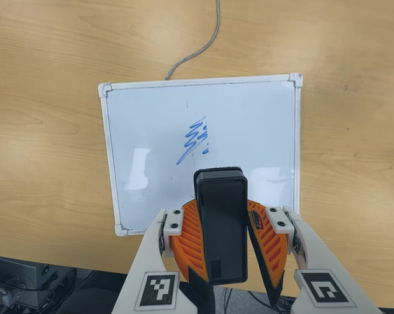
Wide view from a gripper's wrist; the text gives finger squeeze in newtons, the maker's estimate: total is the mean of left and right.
{"total": 8.5, "left": 9.2, "right": 7.8}